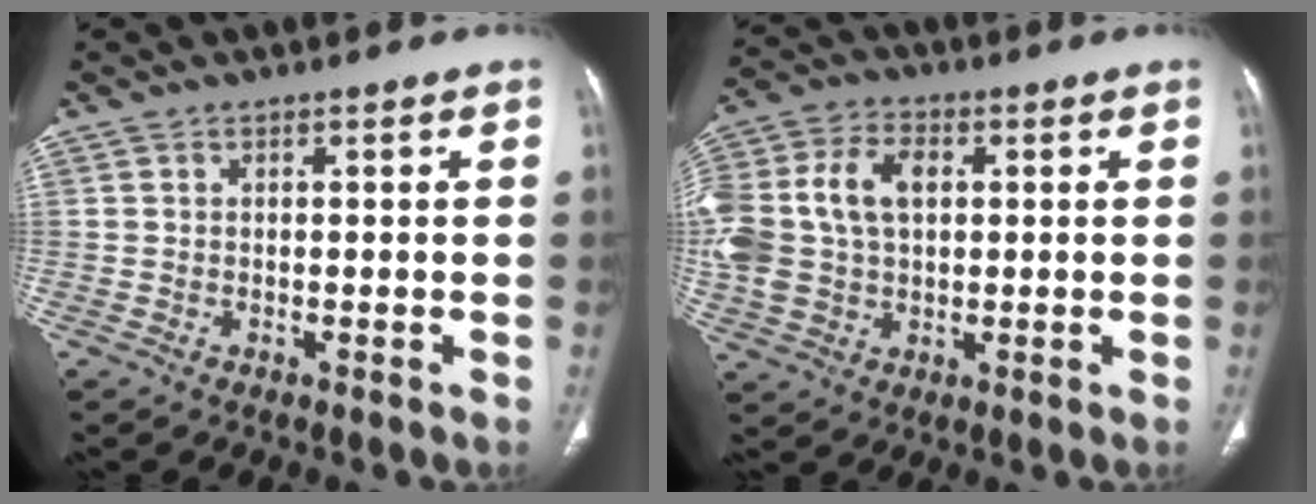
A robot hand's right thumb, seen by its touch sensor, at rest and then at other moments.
{"total": 19.4, "force": [2.8, 13.7, 13.5], "torque": [-0.325, 0.027, 0.058]}